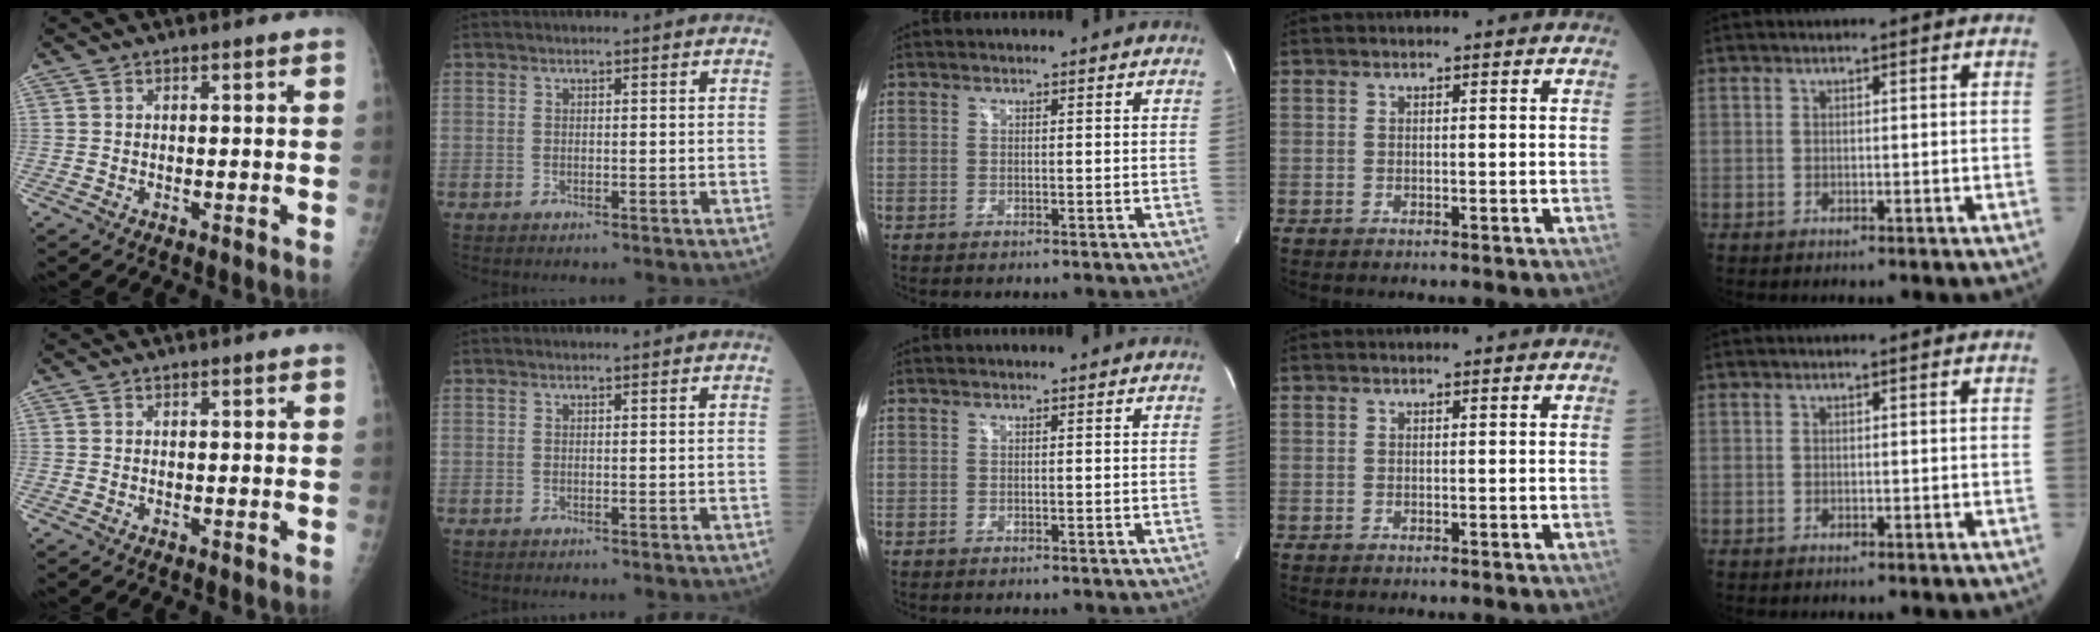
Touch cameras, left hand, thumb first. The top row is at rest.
{}